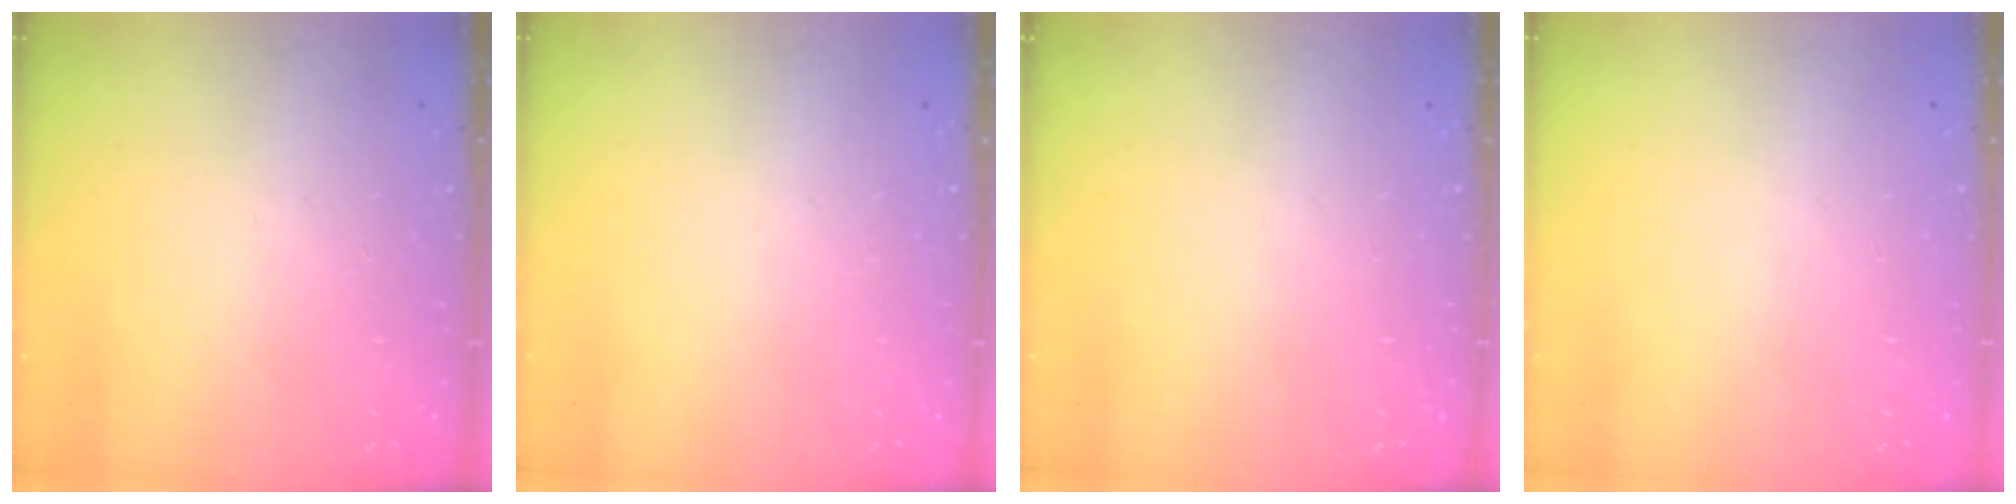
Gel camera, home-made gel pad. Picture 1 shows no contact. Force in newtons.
{"total": 0.0}
{"total": 0.0}
{"total": 0.0}